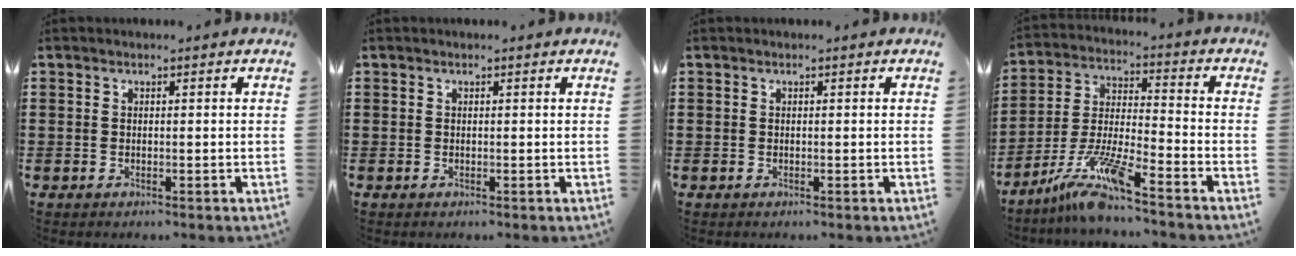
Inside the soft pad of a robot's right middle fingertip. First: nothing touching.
{"total": 0.0}
{"total": 0.0}
{"total": 10.1, "force": [-8.1, 0.3, 6.0], "torque": [-0.136, -0.008, -0.163]}